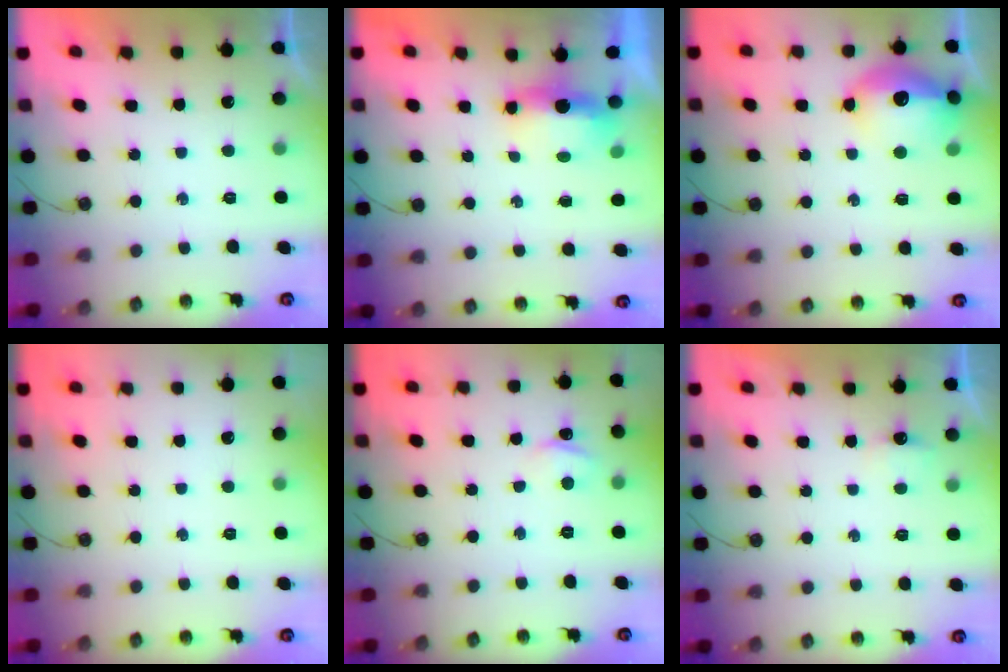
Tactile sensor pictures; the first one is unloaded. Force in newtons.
{"total": 14.4, "press": 7.0, "slide": 12.6}
{"total": 14.8, "press": 14.7, "slide": 1.3}
{"total": 0.0}
{"total": 2.8, "press": 2.7, "slide": 0.4}
{"total": 3.6, "press": 3.4, "slide": 1.2}